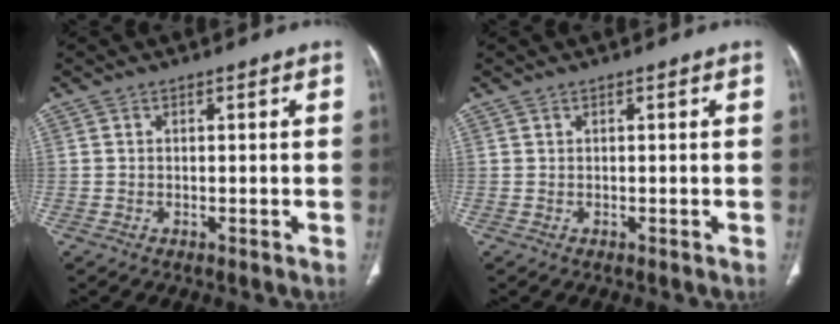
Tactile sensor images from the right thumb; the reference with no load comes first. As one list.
[{"total": 0.0}]